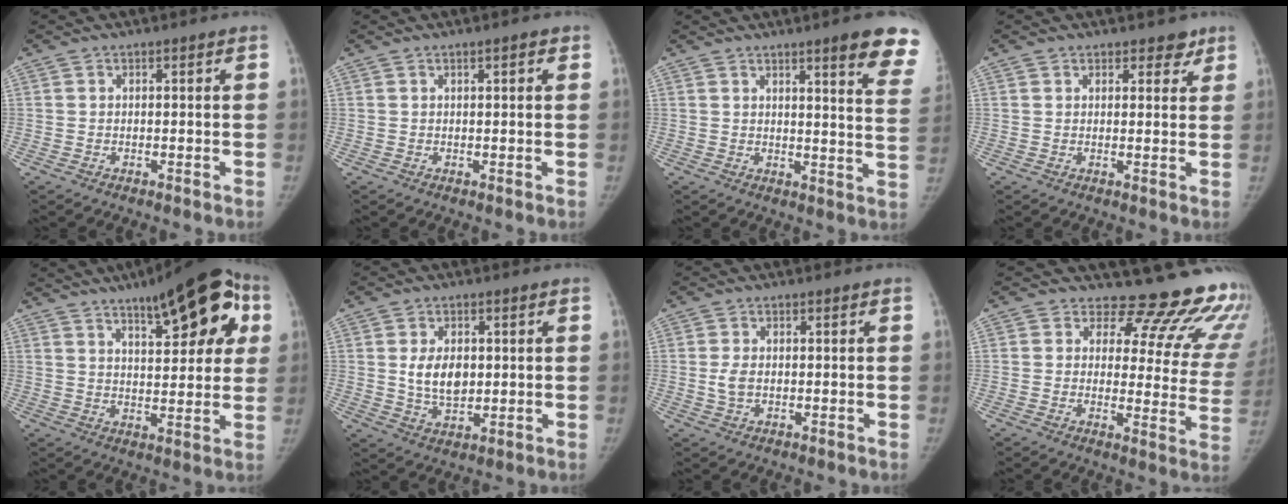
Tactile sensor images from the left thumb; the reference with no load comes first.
{"total": 1.5, "force": [0.8, 0.4, 1.2], "torque": [-0.012, 0.001, 0.010]}
{"total": 13.4, "force": [9.4, 1.4, 9.4], "torque": [-0.084, -0.048, 0.102]}
{"total": 3.4, "force": [2.6, 2.1, 0.7], "torque": [0.026, -0.012, 0.031]}
{"total": 18.9, "force": [8.7, 6.8, 15.3], "torque": [-0.167, -0.008, 0.118]}
{"total": 7.3, "force": [1.0, 4.8, 5.3], "torque": [-0.072, -0.011, 0.027]}
{"total": 2.9, "force": [0.0, 1.9, 2.1], "torque": [-0.042, 0.001, 0.002]}
{"total": 19.8, "force": [16.8, 7.7, 6.9], "torque": [-0.036, -0.133, 0.179]}